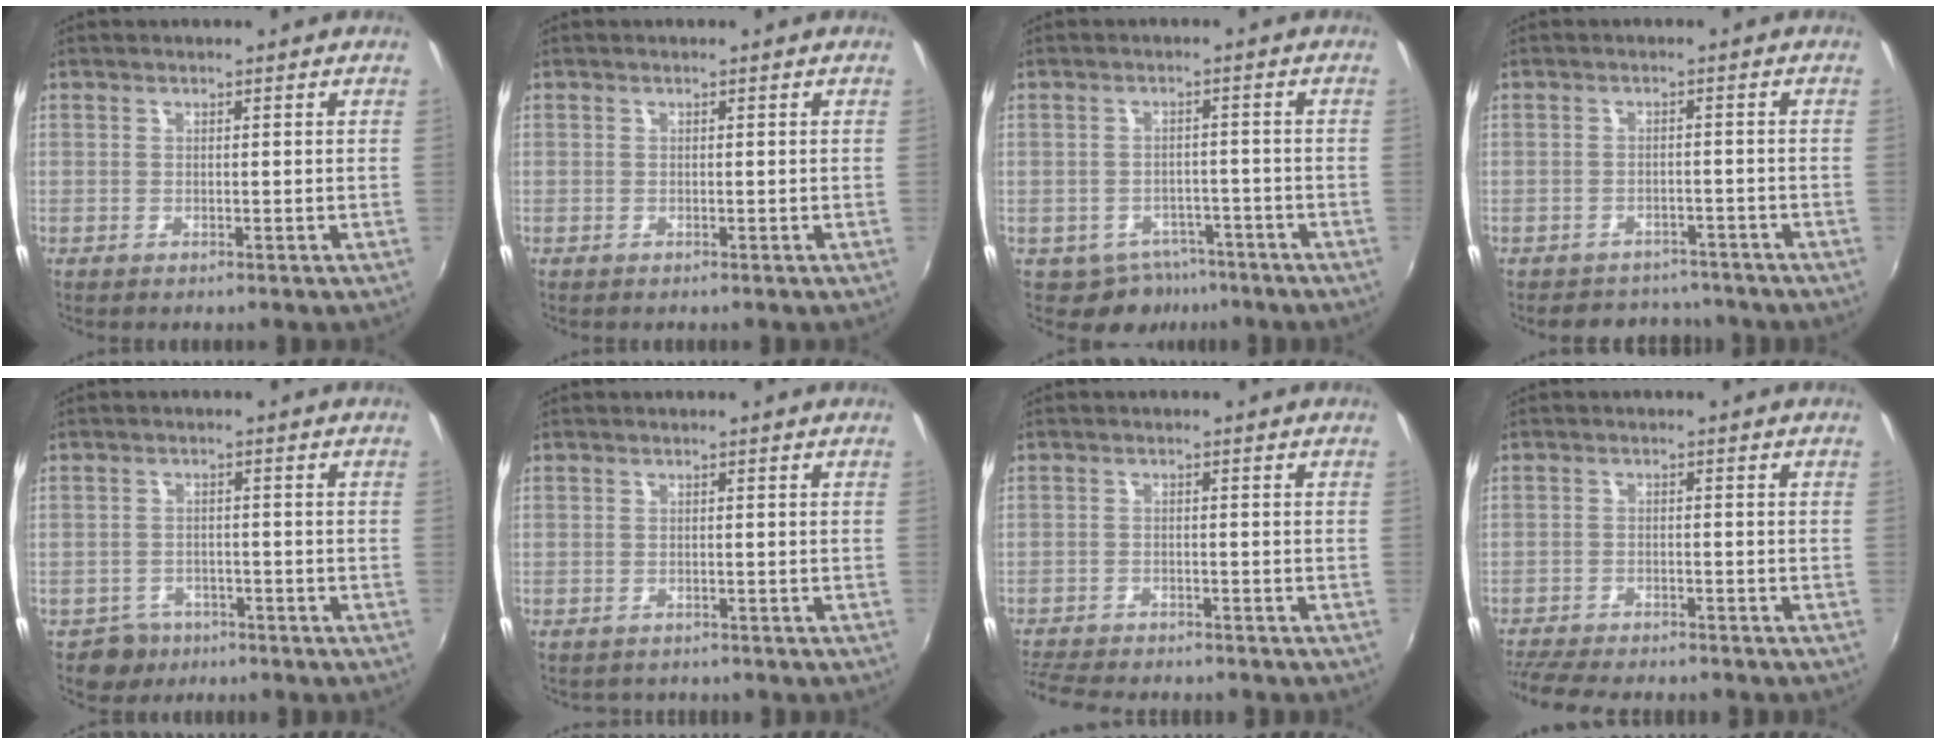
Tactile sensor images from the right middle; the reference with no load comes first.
{"total": 0.0}
{"total": 5.7, "force": [-4.0, 3.9, 1.1], "torque": [-0.023, 0.011, -0.047]}
{"total": 8.5, "force": [-7.6, 3.4, 1.6], "torque": [-0.042, 0.010, -0.100]}
{"total": 3.9, "force": [-2.8, 2.8, 0.0], "torque": [-0.012, 0.008, -0.046]}
{"total": 1.4, "force": [-1.2, 0.6, 0.1], "torque": [-0.005, -0.004, -0.017]}
{"total": 9.2, "force": [-8.4, 1.9, 3.2], "torque": [-0.089, -0.017, -0.138]}
{"total": 10.1, "force": [-9.1, 1.8, 3.9], "torque": [-0.102, -0.022, -0.149]}